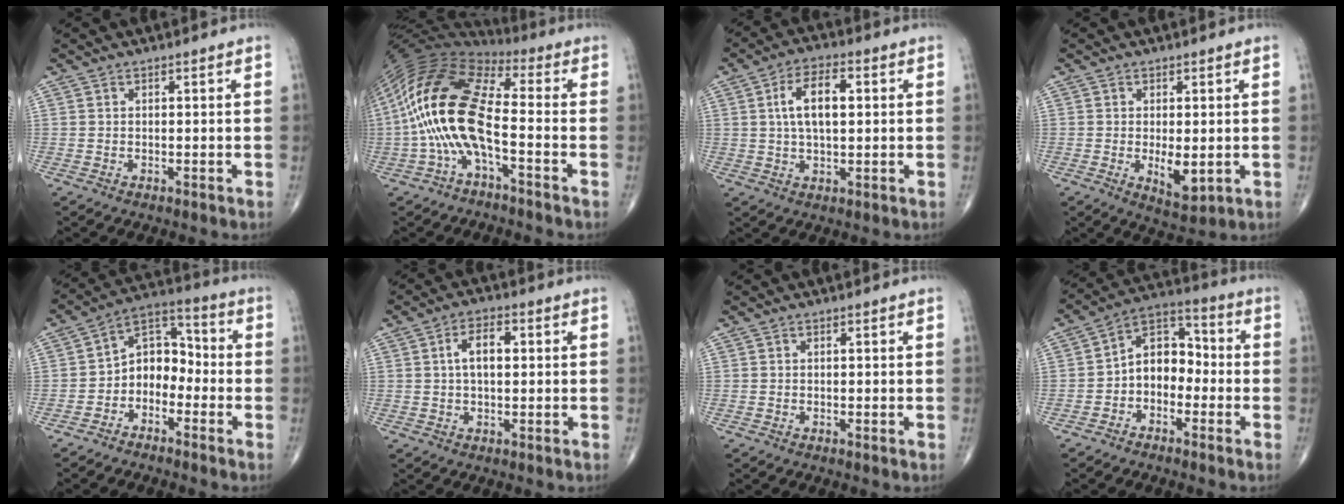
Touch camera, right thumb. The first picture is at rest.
{"total": 17.0, "force": [-3.3, 6.4, 15.5], "torque": [-0.328, 0.042, -0.071]}
{"total": 8.9, "force": [1.6, 4.3, 7.6], "torque": [-0.130, 0.011, 0.025]}
{"total": 5.3, "force": [-0.7, 2.4, 4.7], "torque": [-0.068, -0.014, -0.004]}
{"total": 8.8, "force": [-2.9, 6.5, 5.2], "torque": [-0.052, 0.054, -0.070]}
{"total": 5.7, "force": [0.9, 2.9, 4.8], "torque": [-0.079, 0.012, 0.010]}
{"total": 0.0}
{"total": 9.1, "force": [-2.2, 6.6, 5.9], "torque": [-0.064, 0.044, -0.058]}